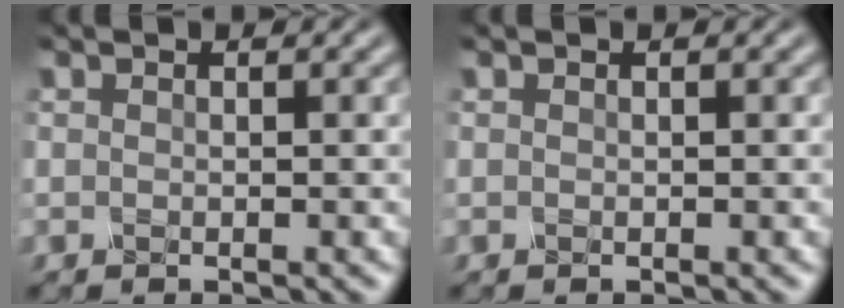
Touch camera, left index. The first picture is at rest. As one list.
[{"total": 0.0}]